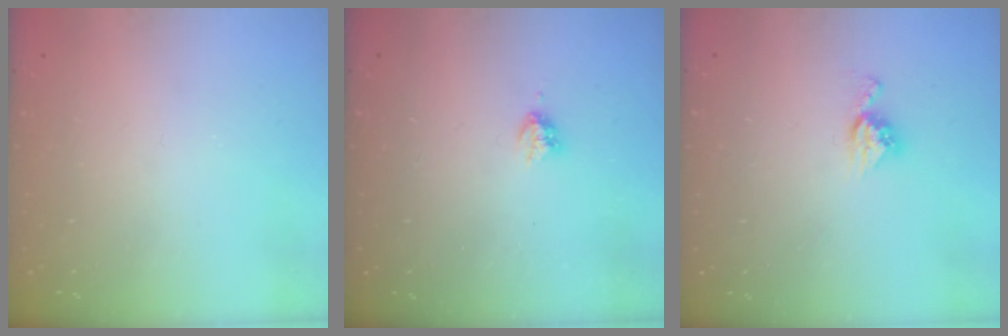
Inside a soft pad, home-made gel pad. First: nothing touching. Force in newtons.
{"total": 2.9, "press": 2.9, "slide": 0.5}
{"total": 7.1, "press": 7.1, "slide": 0.3}